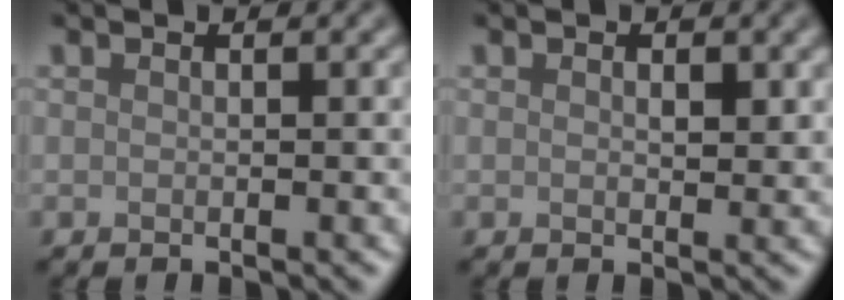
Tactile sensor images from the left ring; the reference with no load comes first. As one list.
[{"total": 1.4, "force": [0.5, 0.8, 1.1], "torque": [-0.014, -0.005, 0.009]}]